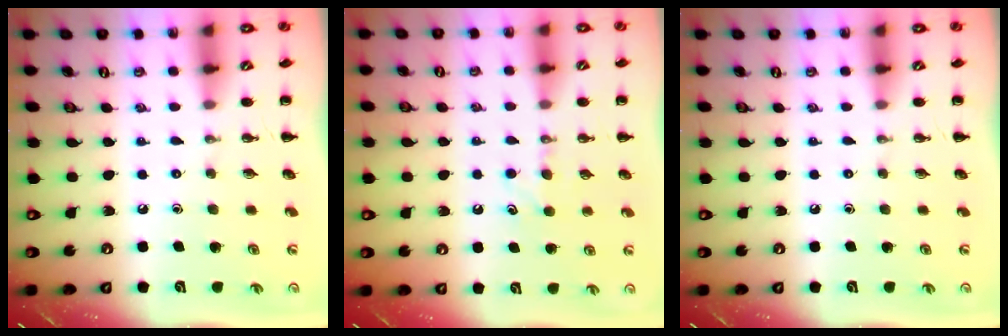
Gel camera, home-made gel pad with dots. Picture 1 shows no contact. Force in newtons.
{"total": 4.6, "press": 4.4, "slide": 1.2}
{"total": 0.0}